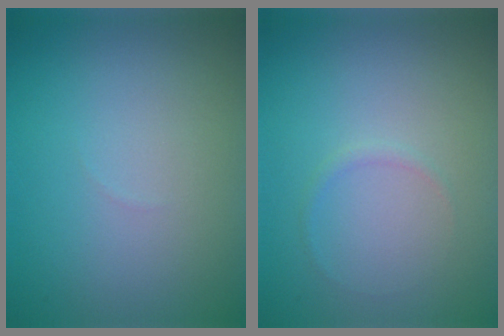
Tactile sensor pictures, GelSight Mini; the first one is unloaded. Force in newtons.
{"total": 0.6, "press": 0.6, "slide": 0.1}